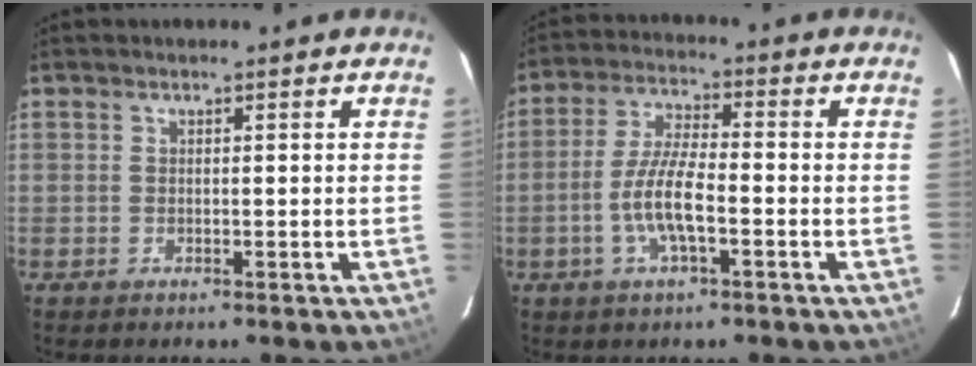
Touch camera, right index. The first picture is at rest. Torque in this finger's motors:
{"motor_torque": [1.18, -0.71, 0.81, 0.20]}